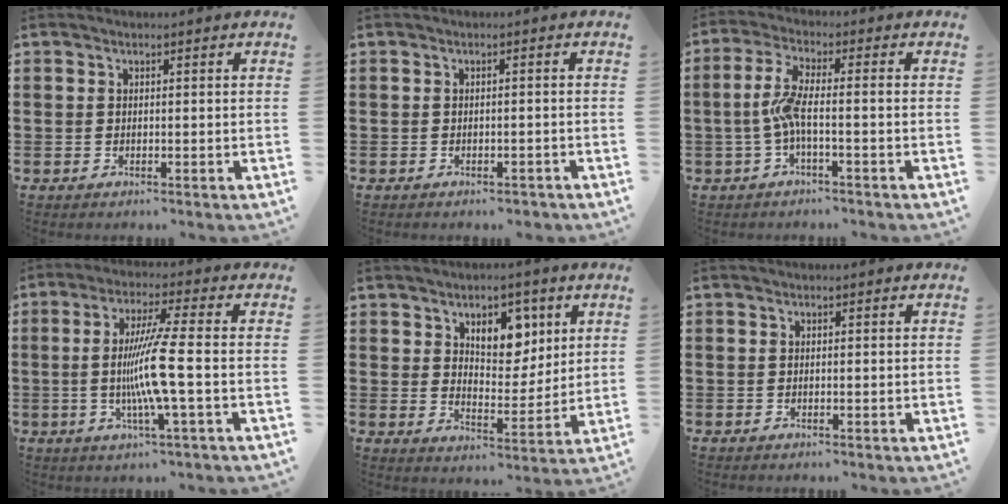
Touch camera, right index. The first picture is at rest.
{"total": 1.0, "force": [-0.9, 0.2, 0.4], "torque": [-0.011, -0.003, -0.018]}
{"total": 5.4, "force": [-1.5, 0.7, 5.2], "torque": [-0.115, -0.008, -0.036]}
{"total": 9.2, "force": [-1.4, -0.5, 9.1], "torque": [-0.186, -0.022, -0.038]}
{"total": 6.8, "force": [4.0, 4.4, 3.4], "torque": [-0.064, -0.004, 0.067]}
{"total": 0.0}